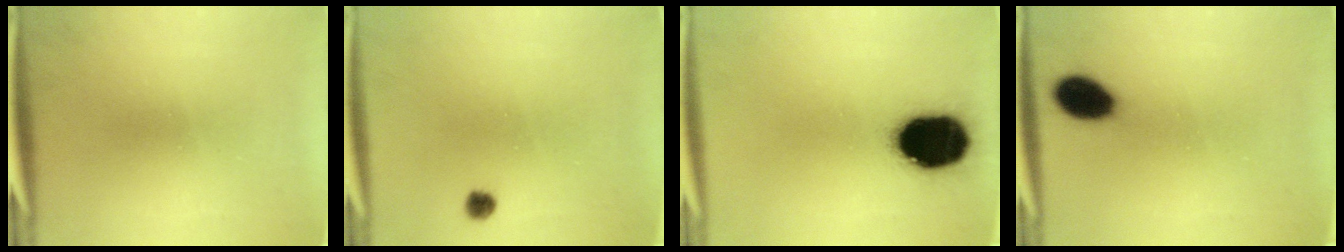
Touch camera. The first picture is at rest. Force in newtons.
{"total": 1.8}
{"total": 19.2}
{"total": 8.1}